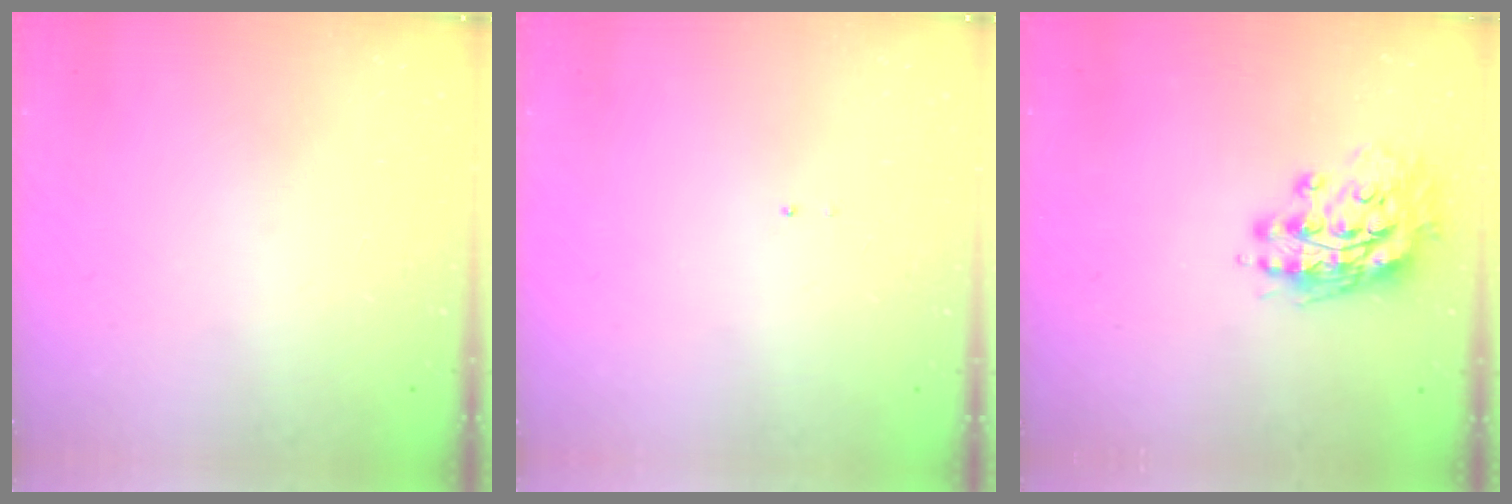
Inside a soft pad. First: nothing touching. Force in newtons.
{"total": 0.7, "press": 0.7, "slide": 0.1}
{"total": 13.2, "press": 13.1, "slide": 1.9}